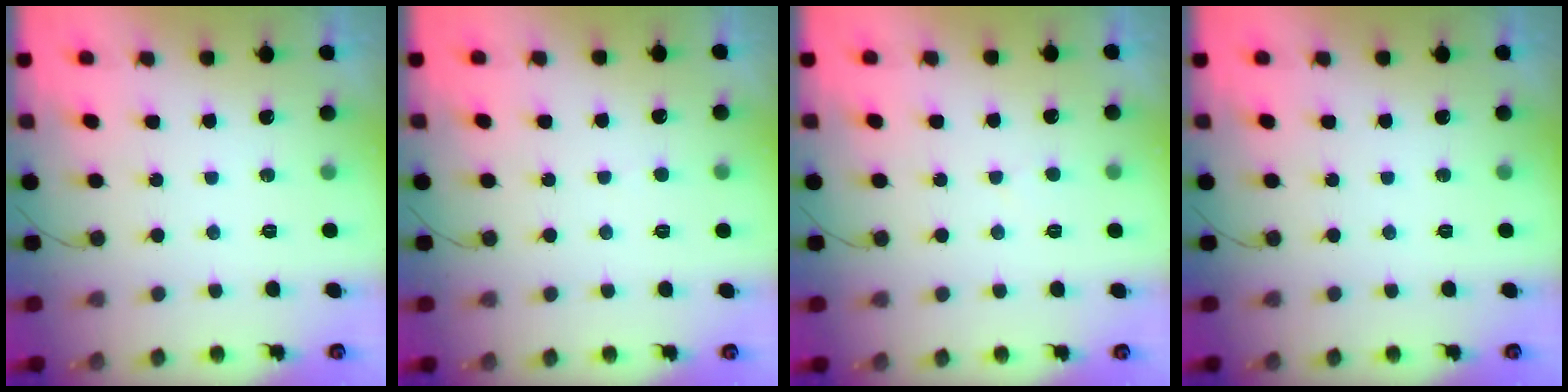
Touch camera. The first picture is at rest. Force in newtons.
{"total": 3.4, "press": 3.4, "slide": 0.4}
{"total": 2.7, "press": 2.7, "slide": 0.2}
{"total": 0.0}